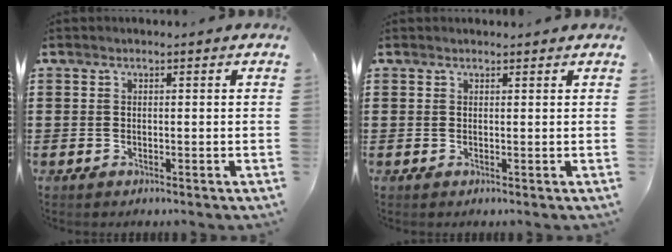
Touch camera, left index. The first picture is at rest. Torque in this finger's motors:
{"motor_torque": [0.21, 0.09, 0.42, 0.07]}